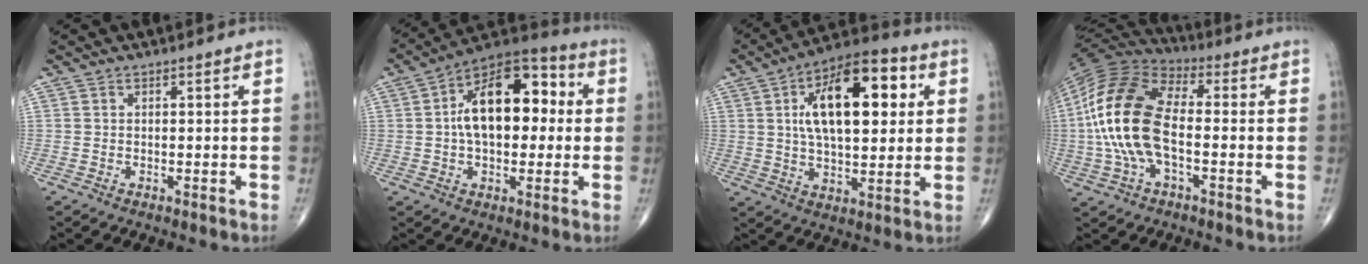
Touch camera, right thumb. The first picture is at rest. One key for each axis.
{"total": 17.4, "fx": 1.8, "fy": 9.9, "fz": 14.1, "tx": -0.194, "ty": 0.035, "tz": 0.017}
{"total": 19.4, "fx": 4.8, "fy": 9.2, "fz": 16.4, "tx": -0.230, "ty": 0.008, "tz": 0.071}
{"total": 18.3, "fx": -1.3, "fy": 9.2, "fz": 15.8, "tx": -0.329, "ty": 0.029, "tz": -0.032}